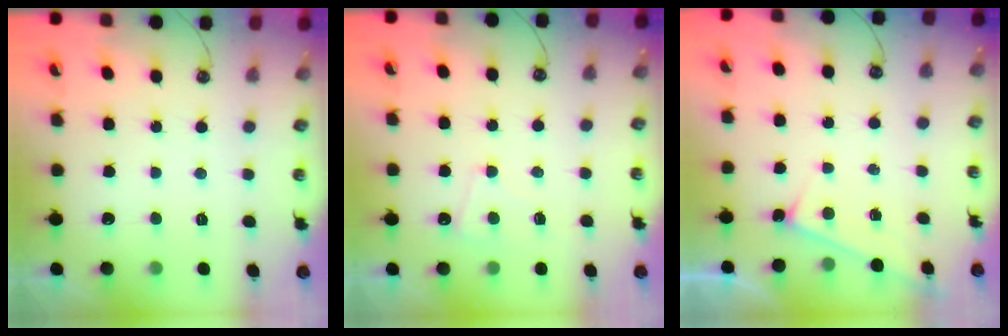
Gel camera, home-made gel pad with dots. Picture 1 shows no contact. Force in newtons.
{"total": 1.7, "press": 1.6, "slide": 0.4}
{"total": 4.5, "press": 4.5, "slide": 0.2}